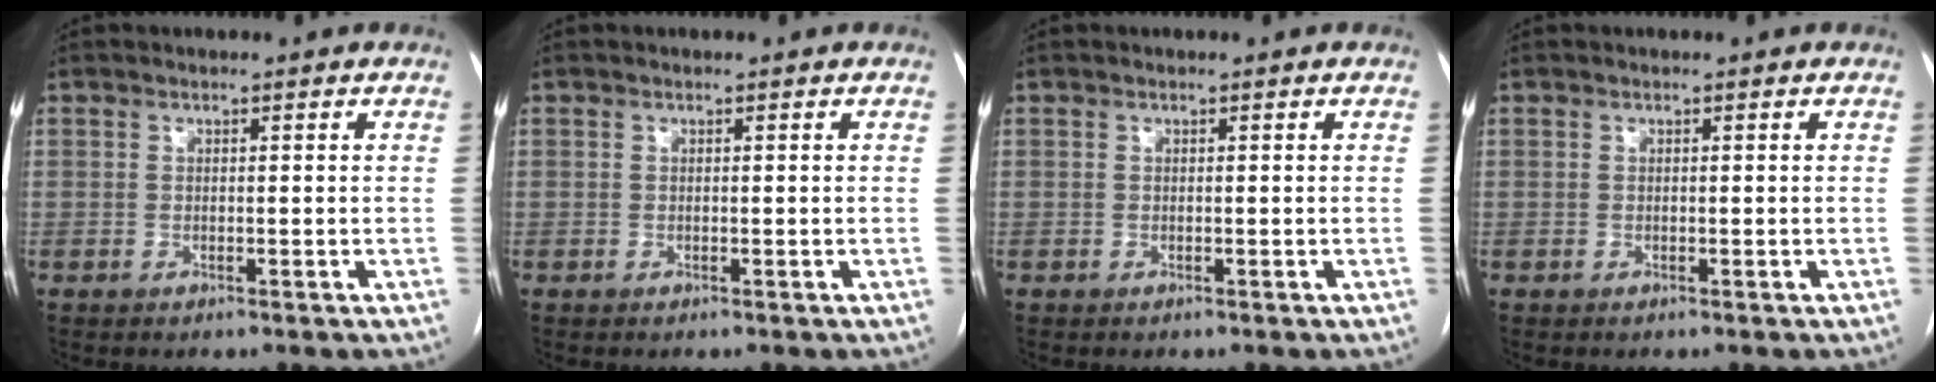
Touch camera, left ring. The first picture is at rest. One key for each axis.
{"total": 0.0}
{"total": 0.0}
{"total": 0.0}